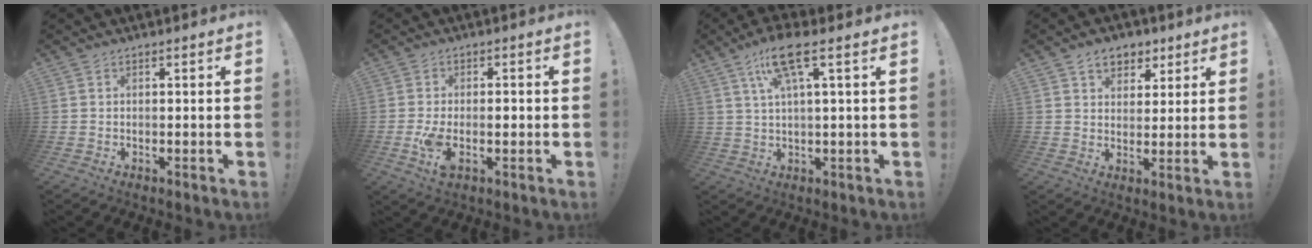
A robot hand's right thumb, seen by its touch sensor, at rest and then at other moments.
{"total": 5.6, "force": [-1.4, 2.9, 4.6], "torque": [-0.095, -0.004, -0.029]}
{"total": 9.7, "force": [4.3, 1.7, 8.5], "torque": [-0.154, -0.004, 0.073]}
{"total": 7.5, "force": [4.3, 5.5, 2.8], "torque": [-0.034, -0.019, 0.081]}